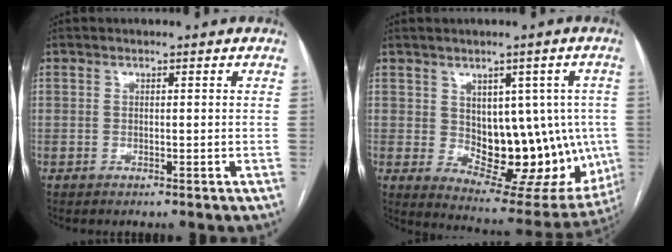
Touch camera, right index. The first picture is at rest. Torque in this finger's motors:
{"motor_torque": [1.91, -0.01, 0.23, 0.06]}